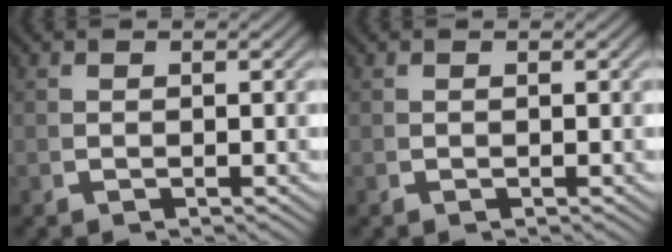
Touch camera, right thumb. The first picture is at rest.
{"total": 0.0}